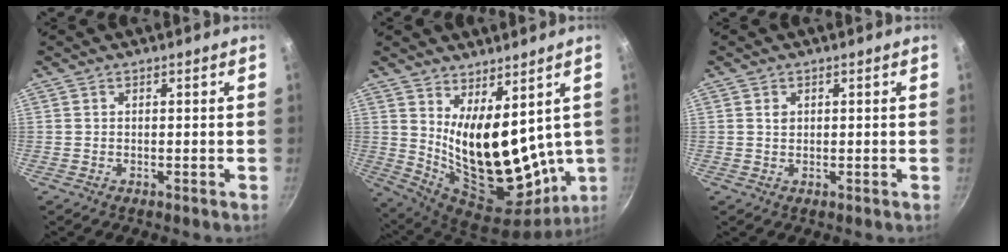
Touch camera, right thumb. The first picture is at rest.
{"total": 19.9, "force": [5.2, 9.9, 16.4], "torque": [-0.237, -0.084, 0.119]}
{"total": 1.3, "force": [0.4, 1.0, 0.7], "torque": [-0.010, 0.001, 0.006]}